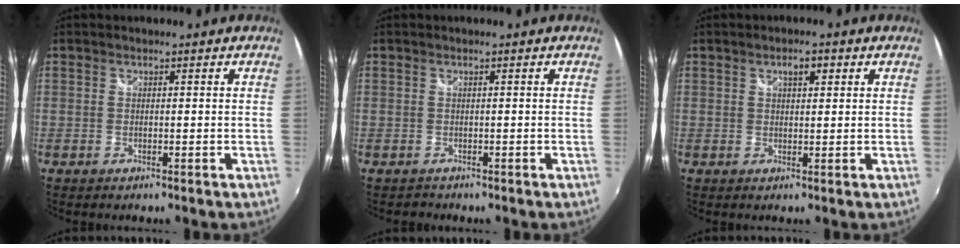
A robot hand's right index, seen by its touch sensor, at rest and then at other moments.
{"total": 1.1, "force": [-0.8, 0.8, -0.2], "torque": [0.001, 0.001, -0.011]}
{"total": 2.6, "force": [1.2, 1.2, 1.9], "torque": [-0.029, 0.008, 0.018]}